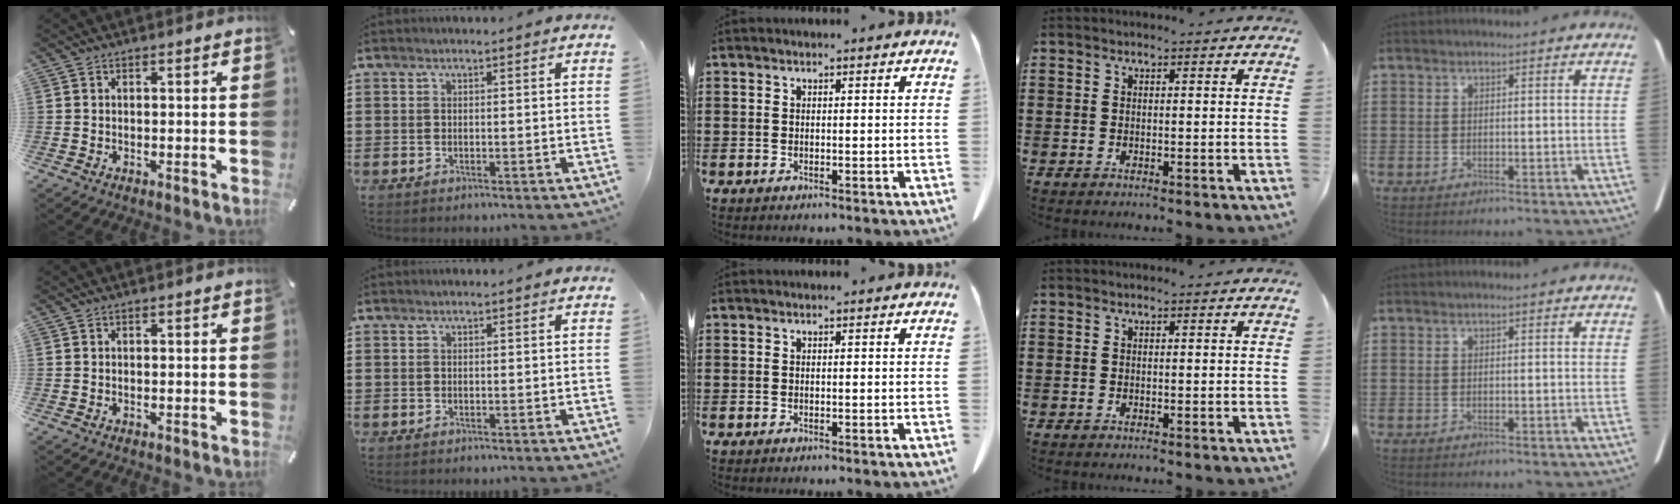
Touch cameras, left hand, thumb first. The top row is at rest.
{}